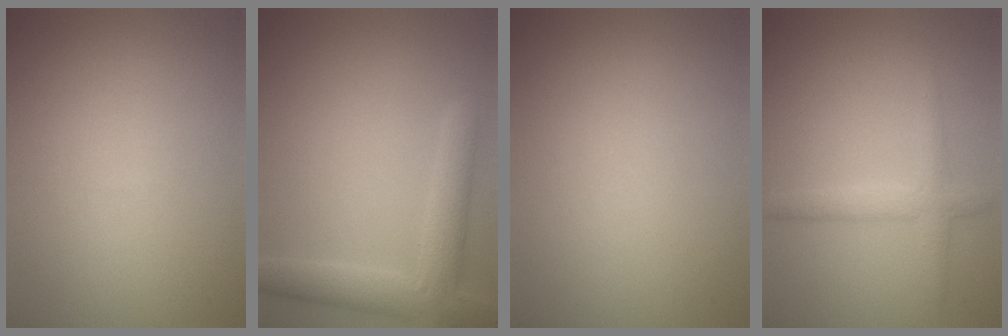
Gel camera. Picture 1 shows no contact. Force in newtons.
{"total": 4.6, "press": 4.6, "slide": 0.2}
{"total": 0.0}
{"total": 2.4, "press": 2.4, "slide": 0.2}